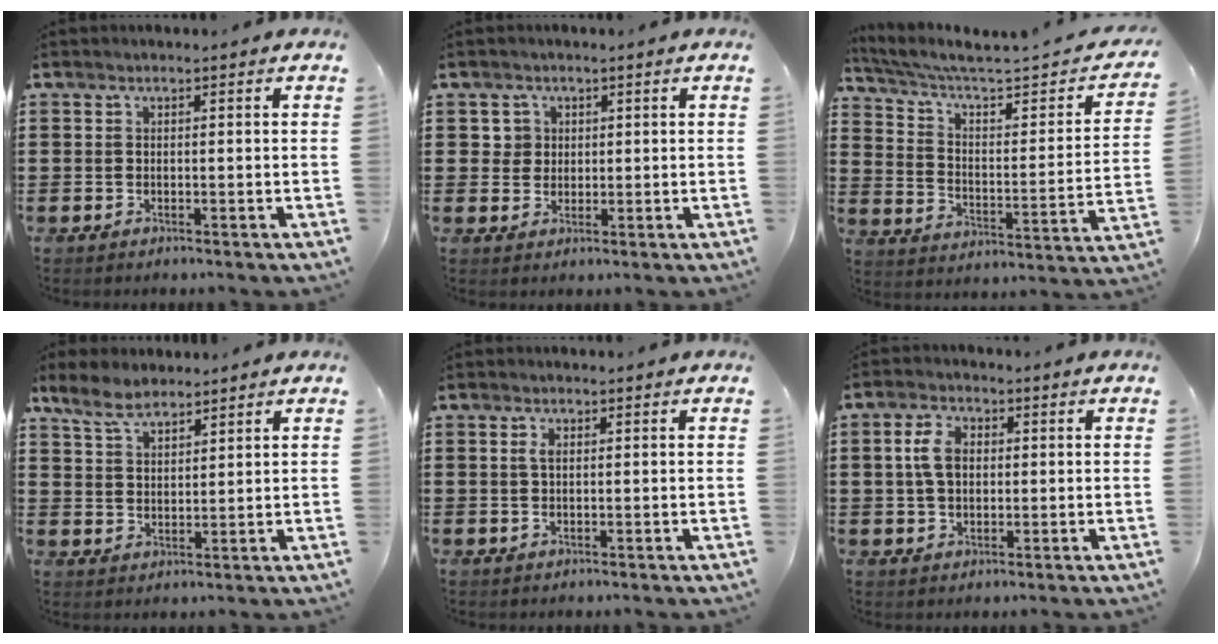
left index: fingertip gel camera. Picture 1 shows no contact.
{"total": 2.7, "force": [0.8, 2.5, 0.5], "torque": [-0.022, 0.009, 0.013]}
{"total": 4.5, "force": [3.1, 1.1, 3.0], "torque": [-0.077, -0.027, 0.044]}
{"total": 5.3, "force": [4.2, 2.4, 2.0], "torque": [-0.055, 0.002, 0.080]}
{"total": 1.6, "force": [0.3, 0.7, 1.5], "torque": [-0.030, 0.004, 0.003]}
{"total": 5.2, "force": [0.7, 3.4, 3.9], "torque": [-0.091, 0.012, 0.009]}